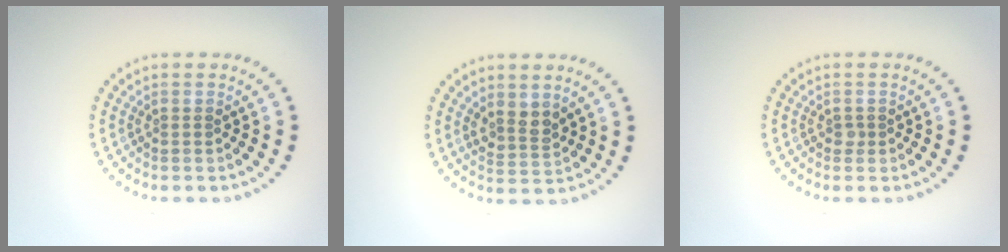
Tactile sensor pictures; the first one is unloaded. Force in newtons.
{"total": 2.1, "press": 1.8, "slide": 1.1}
{"total": 0.6, "press": 0.5, "slide": 0.3}